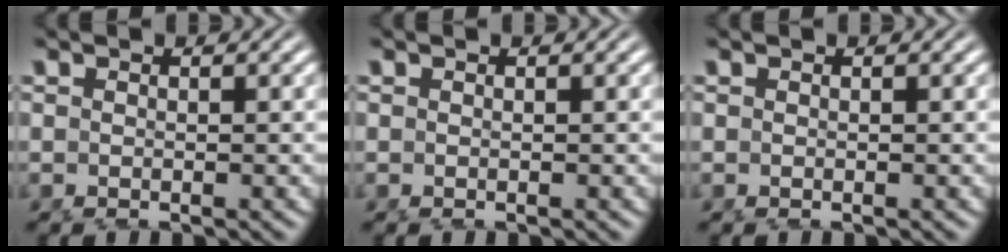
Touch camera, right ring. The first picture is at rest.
{"total": 0.0}
{"total": 0.0}